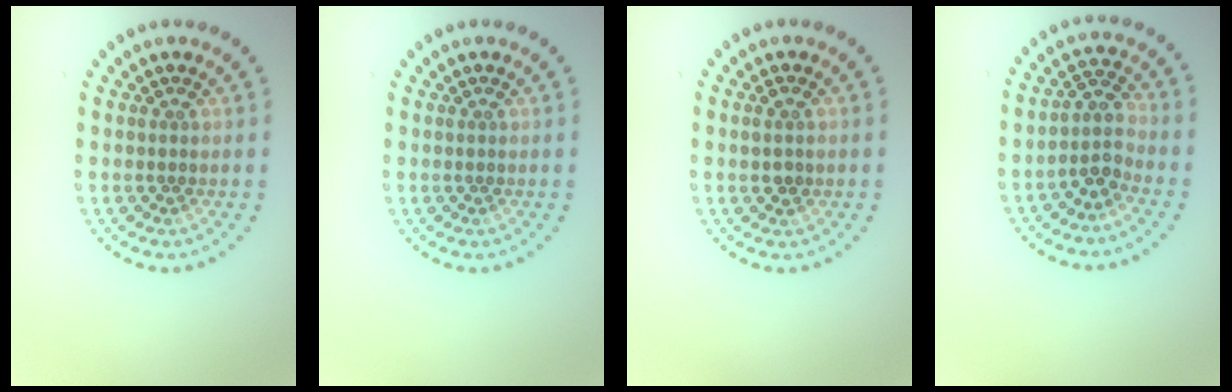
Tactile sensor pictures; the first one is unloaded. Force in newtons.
{"total": 0.0}
{"total": 1.3, "press": 1.3, "slide": 0.2}
{"total": 2.4, "press": 1.8, "slide": 1.5}